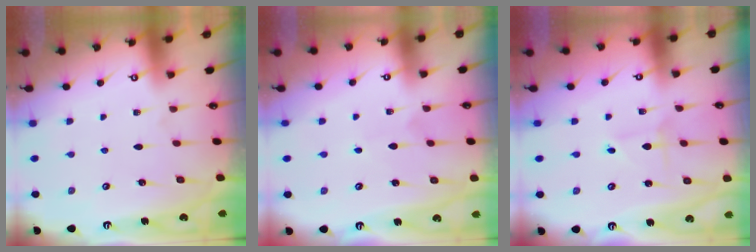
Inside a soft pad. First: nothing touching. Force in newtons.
{"total": 1.9, "press": 1.9, "slide": 0.2}
{"total": 0.7, "press": 0.7, "slide": 0.0}